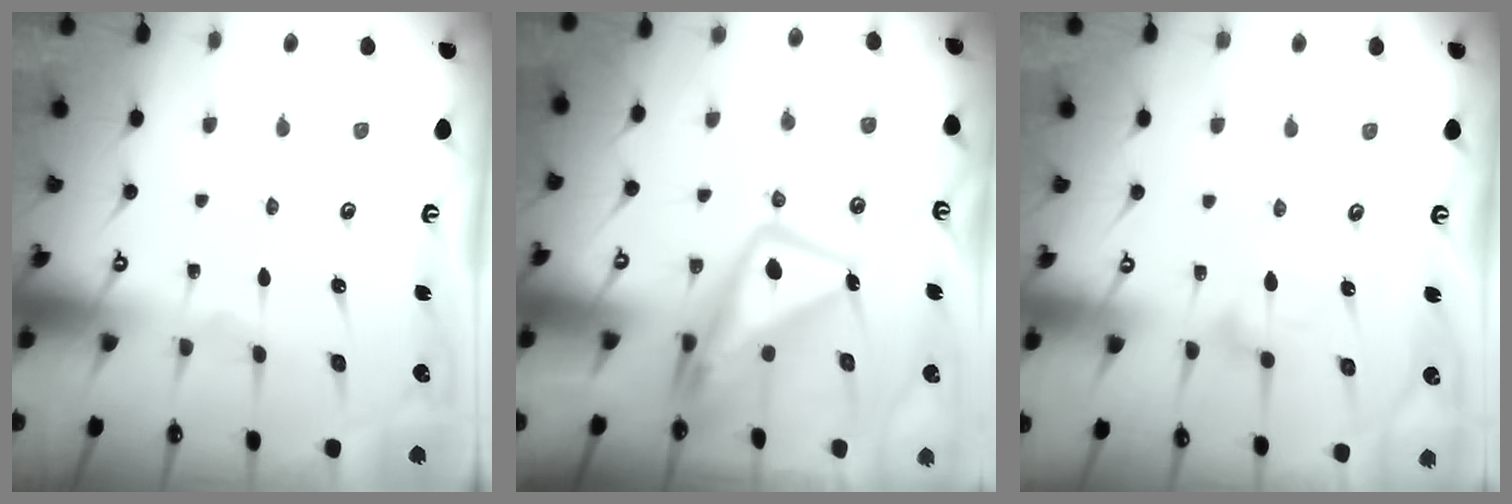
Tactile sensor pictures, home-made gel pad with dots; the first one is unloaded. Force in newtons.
{"total": 12.9, "press": 12.8, "slide": 1.4}
{"total": 8.4, "press": 8.4, "slide": 0.5}